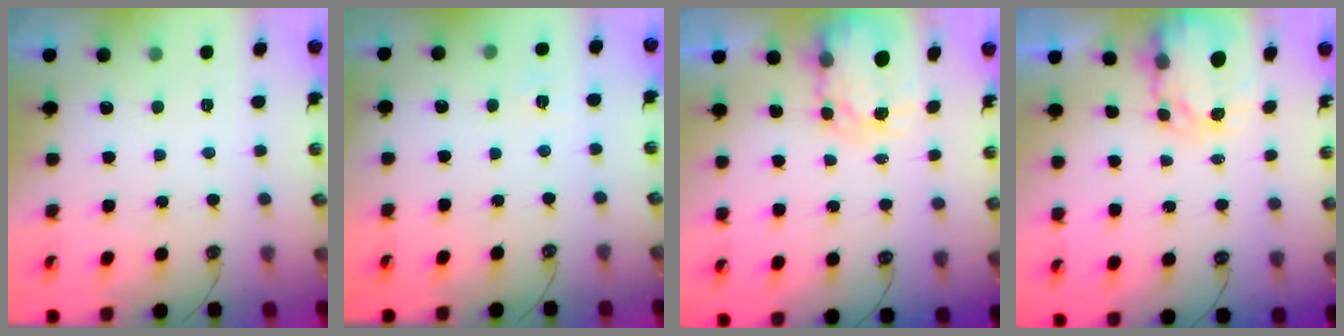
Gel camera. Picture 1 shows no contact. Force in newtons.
{"total": 2.3, "press": 2.3, "slide": 0.3}
{"total": 4.3, "press": 4.3, "slide": 0.3}
{"total": 3.9, "press": 3.9, "slide": 0.1}